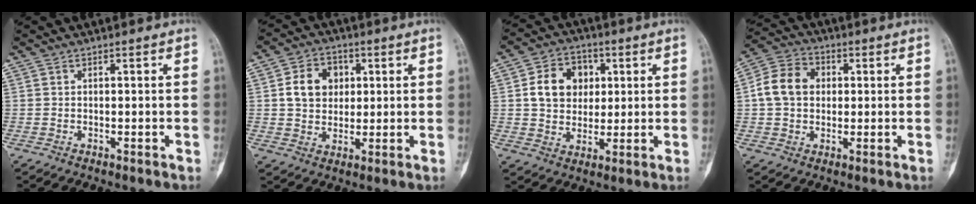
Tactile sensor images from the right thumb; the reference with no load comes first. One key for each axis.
{"total": 8.6, "fx": 1.8, "fy": 6.9, "fz": 4.8, "tx": -0.049, "ty": 0.000, "tz": 0.028}
{"total": 10.6, "fx": 2.3, "fy": 8.5, "fz": 5.9, "tx": -0.060, "ty": 0.002, "tz": 0.036}
{"total": 9.4, "fx": 0.9, "fy": 7.4, "fz": 5.6, "tx": -0.087, "ty": 0.021, "tz": 0.008}